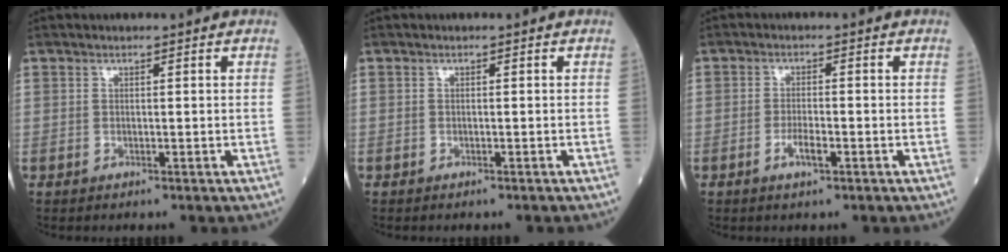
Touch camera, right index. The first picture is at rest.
{"total": 0.8, "force": [-0.7, 0.1, 0.2], "torque": [-0.003, 0.000, -0.012]}
{"total": 2.6, "force": [-1.2, 0.5, 2.3], "torque": [-0.044, -0.001, -0.022]}